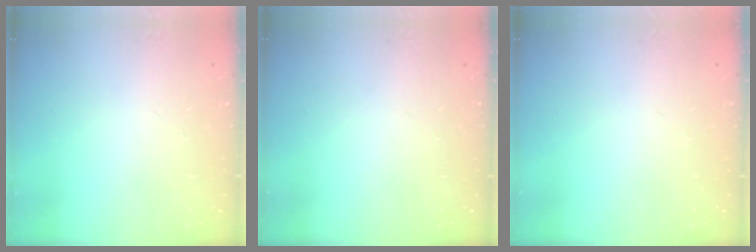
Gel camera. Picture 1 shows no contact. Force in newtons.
{"total": 0.0}
{"total": 0.0}